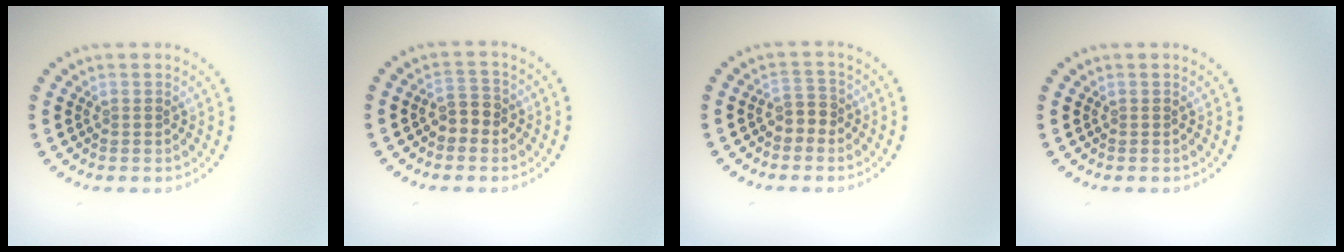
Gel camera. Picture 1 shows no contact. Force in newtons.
{"total": 2.1, "press": 2.0, "slide": 0.5}
{"total": 1.8, "press": 1.6, "slide": 0.9}
{"total": 0.0}